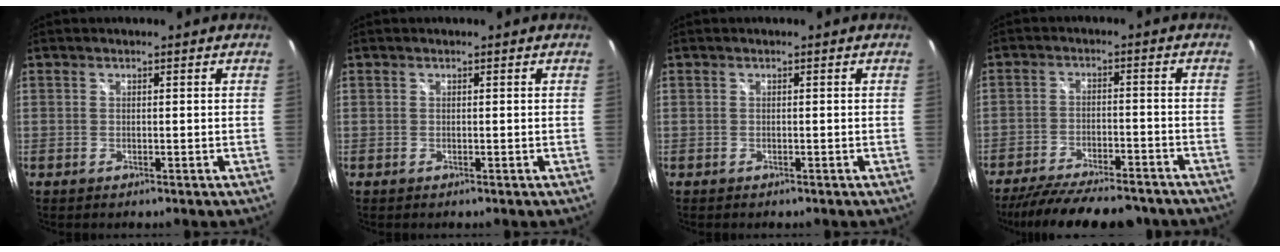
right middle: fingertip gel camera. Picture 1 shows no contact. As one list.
[{"total": 0.0}, {"total": 0.0}, {"total": 18.9, "force": [-16.1, 4.7, 8.7], "torque": [-0.172, -0.025, -0.232]}]